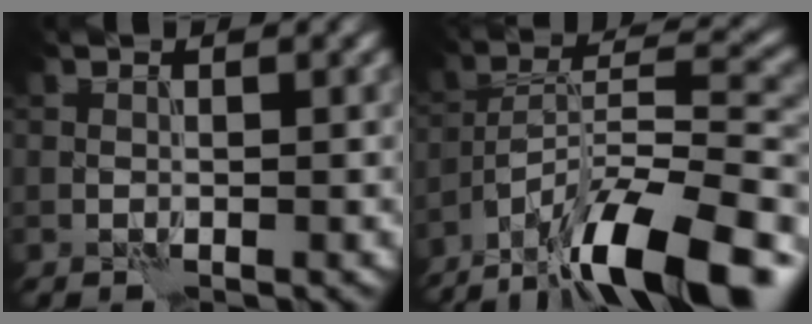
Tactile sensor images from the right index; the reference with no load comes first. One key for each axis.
{"total": 14.4, "fx": -10.4, "fy": 3.9, "fz": 9.1, "tx": -0.156, "ty": 0.012, "tz": -0.182}